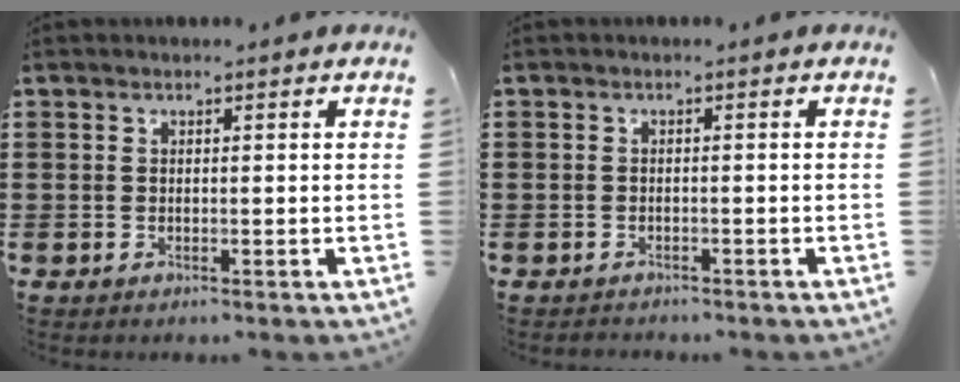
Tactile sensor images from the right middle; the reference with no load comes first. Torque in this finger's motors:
{"motor_torque": [-0.12, 0.23, -0.24, -0.09]}